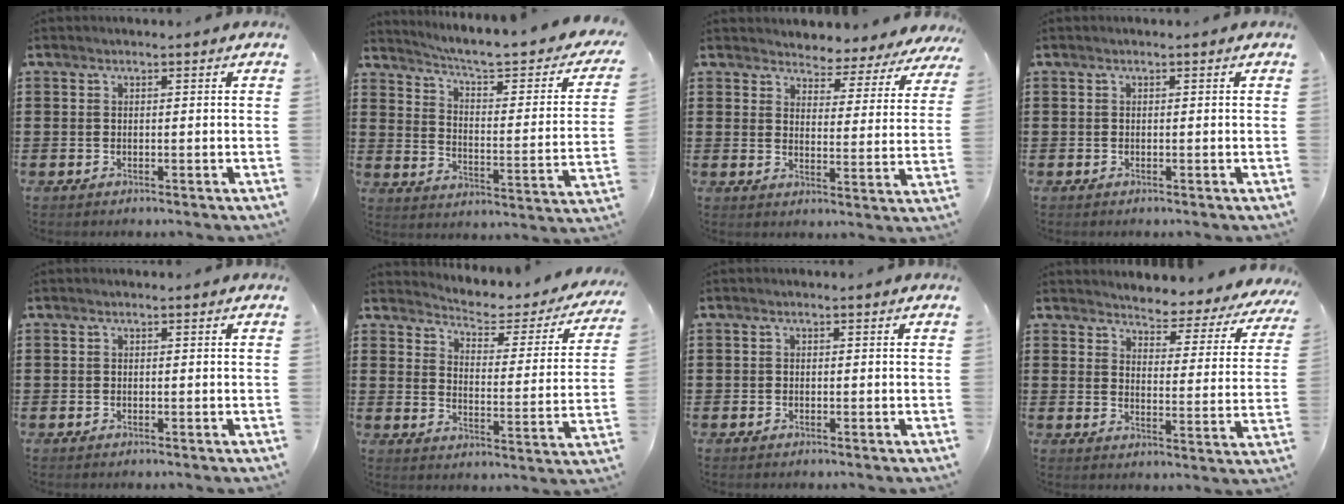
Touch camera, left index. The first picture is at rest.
{"total": 5.0, "force": [4.2, 0.0, 2.8], "torque": [-0.076, -0.037, 0.061]}
{"total": 3.4, "force": [3.4, 0.5, -0.3], "torque": [-0.021, -0.027, 0.055]}
{"total": 0.0}
{"total": 0.0}
{"total": 2.8, "force": [2.6, 0.7, 0.8], "torque": [-0.036, -0.027, 0.033]}
{"total": 0.5, "force": [-0.4, 0.3, 0.2], "torque": [-0.005, 0.000, -0.007]}
{"total": 3.3, "force": [3.3, 0.3, 0.2], "torque": [-0.022, -0.036, 0.047]}